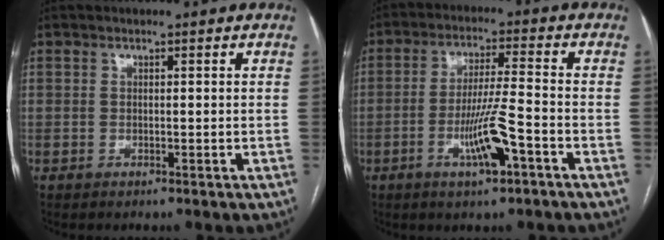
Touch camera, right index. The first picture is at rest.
{"total": 8.4, "force": [-3.7, 0.3, 7.5], "torque": [-0.144, -0.004, -0.064]}